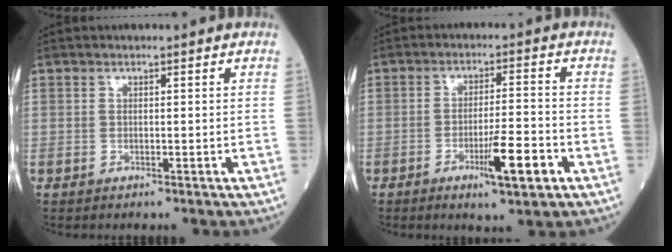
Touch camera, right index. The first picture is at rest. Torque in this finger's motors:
{"motor_torque": [0.80, -0.53, 0.47, 0.11]}